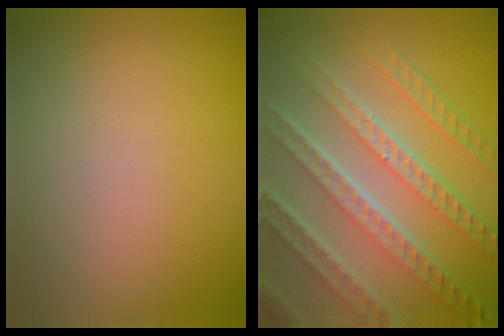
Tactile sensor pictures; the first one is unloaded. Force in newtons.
{"total": 8.1, "press": 5.8, "slide": 5.7}